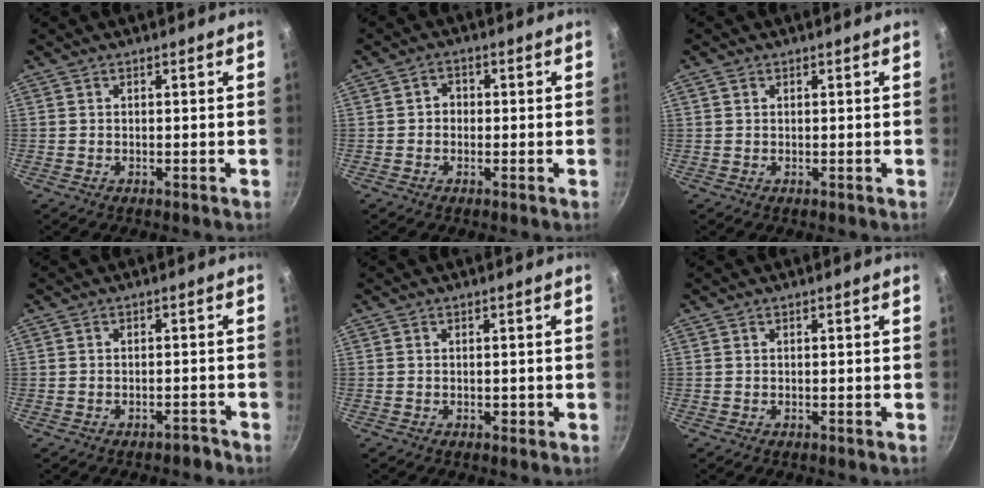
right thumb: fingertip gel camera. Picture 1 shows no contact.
{"total": 2.5, "force": [-0.2, 2.2, 1.2], "torque": [-0.003, 0.008, -0.005]}
{"total": 0.9, "force": [0.4, 0.7, 0.4], "torque": [-0.005, 0.001, 0.006]}
{"total": 1.9, "force": [-1.6, 0.8, 0.6], "torque": [0.006, 0.028, -0.011]}
{"total": 1.0, "force": [-0.2, 0.7, 0.7], "torque": [-0.006, 0.002, -0.004]}
{"total": 0.0}